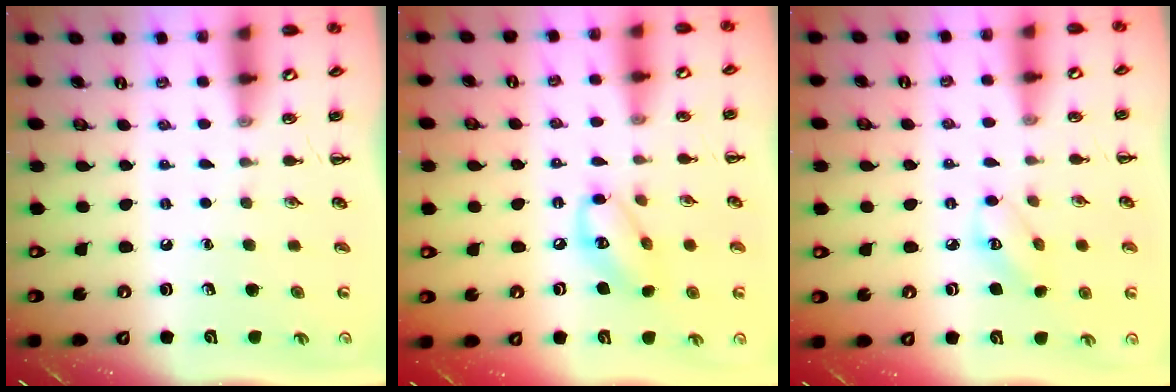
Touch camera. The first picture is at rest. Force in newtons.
{"total": 10.2, "press": 10.1, "slide": 1.5}
{"total": 4.4, "press": 4.3, "slide": 0.9}